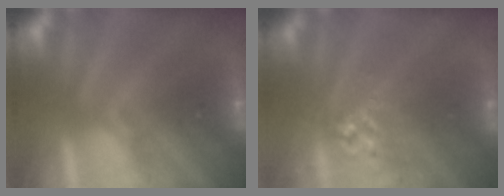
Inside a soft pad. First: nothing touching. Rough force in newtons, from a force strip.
{"total": 2.9}